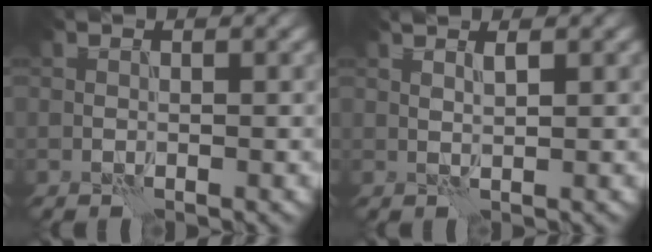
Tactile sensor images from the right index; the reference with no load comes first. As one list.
[{"total": 1.3, "force": [0.8, 0.2, 1.0], "torque": [-0.016, -0.002, 0.015]}]